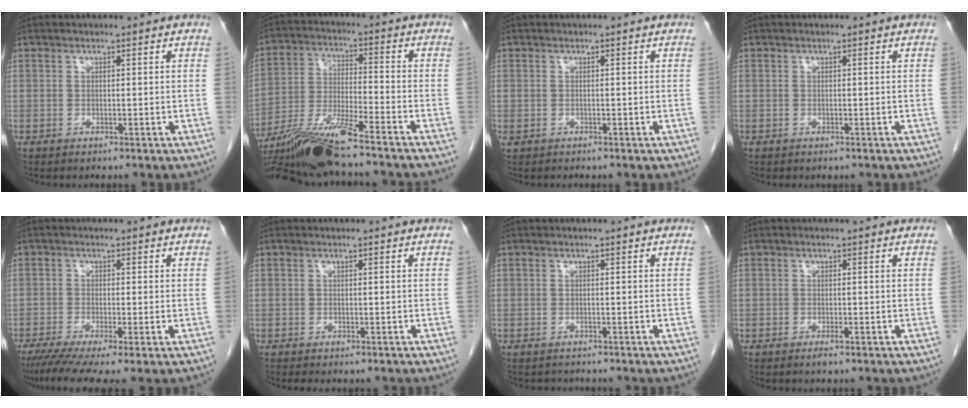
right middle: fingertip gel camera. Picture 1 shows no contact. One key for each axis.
{"total": 13.4, "fx": -11.1, "fy": -0.7, "fz": 7.4, "tx": -0.140, "ty": -0.018, "tz": -0.200}
{"total": 0.6, "fx": -0.3, "fy": 0.4, "fz": 0.3, "tx": -0.008, "ty": 0.001, "tz": 0.000}
{"total": 0.0}
{"total": 7.9, "fx": -5.3, "fy": 0.8, "fz": 5.9, "tx": -0.098, "ty": -0.021, "tz": -0.089}
{"total": 1.5, "fx": -1.2, "fy": 0.5, "fz": 0.7, "tx": -0.014, "ty": -0.006, "tz": -0.012}
{"total": 1.2, "fx": -1.1, "fy": 0.4, "fz": 0.0, "tx": -0.011, "ty": -0.005, "tz": -0.016}
{"total": 1.0, "fx": -0.6, "fy": 0.2, "fz": 0.7, "tx": -0.013, "ty": -0.002, "tz": -0.009}